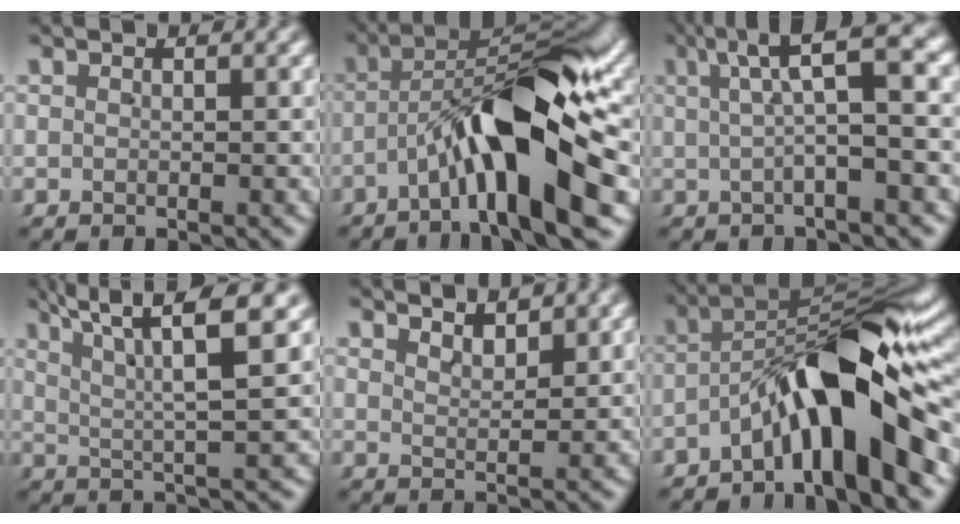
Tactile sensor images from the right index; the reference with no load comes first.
{"total": 10.8, "force": [-2.3, 3.0, 10.1], "torque": [-0.153, 0.000, -0.036]}
{"total": 5.6, "force": [2.0, 0.4, 5.2], "torque": [-0.067, 0.024, 0.025]}
{"total": 6.2, "force": [3.9, 0.6, 4.8], "torque": [-0.075, 0.006, 0.061]}
{"total": 2.6, "force": [2.5, 0.0, 0.7], "torque": [-0.008, -0.006, 0.046]}
{"total": 10.8, "force": [-2.2, 3.3, 10.0], "torque": [-0.152, 0.004, -0.031]}